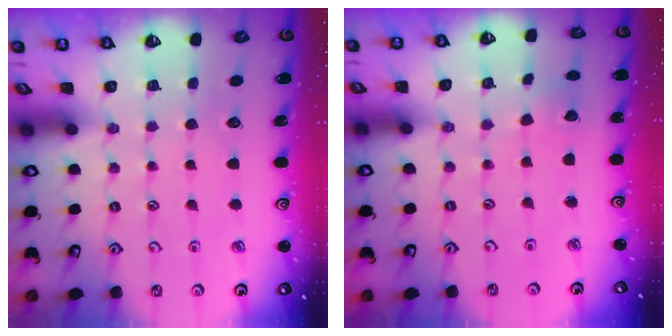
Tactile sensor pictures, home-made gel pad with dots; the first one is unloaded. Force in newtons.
{"total": 2.8, "press": 2.8, "slide": 0.0}